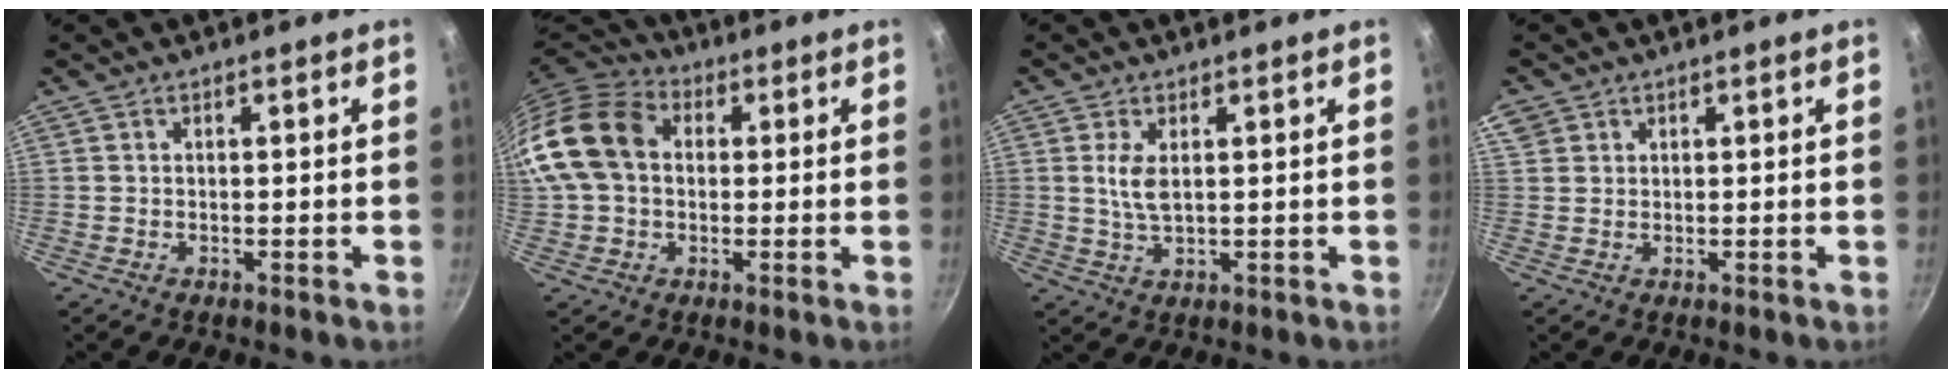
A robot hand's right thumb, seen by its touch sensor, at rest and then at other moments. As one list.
[{"total": 14.9, "force": [1.4, 11.3, 9.6], "torque": [-0.167, 0.033, 0.010]}, {"total": 4.2, "force": [1.0, 1.9, 3.6], "torque": [-0.072, -0.009, 0.021]}, {"total": 4.3, "force": [2.0, 3.5, 1.6], "torque": [-0.022, 0.007, 0.040]}]